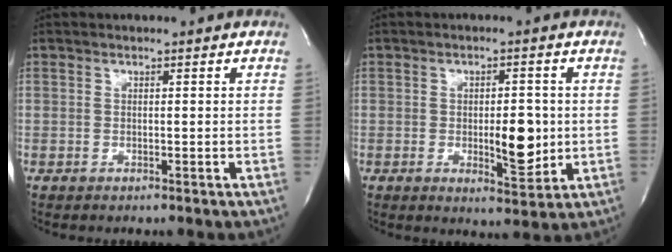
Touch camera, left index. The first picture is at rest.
{"total": 6.1, "force": [-0.6, 2.2, 5.7], "torque": [-0.081, -0.011, -0.002]}